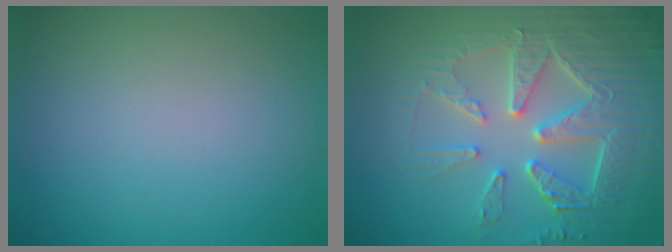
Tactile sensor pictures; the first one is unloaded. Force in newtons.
{"total": 7.5, "press": 6.1, "slide": 4.3}